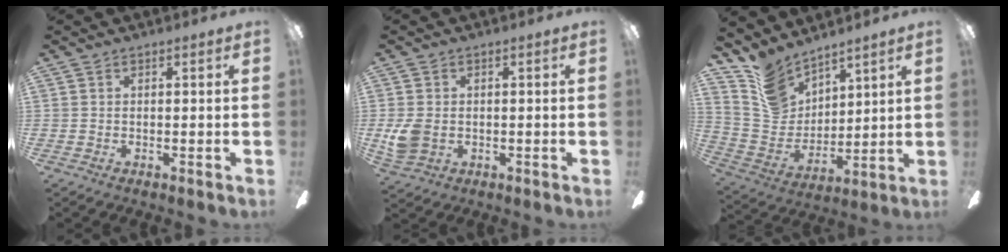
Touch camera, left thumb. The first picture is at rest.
{"total": 5.3, "force": [-0.3, 4.1, 3.3], "torque": [-0.069, 0.002, -0.005]}
{"total": 11.6, "force": [9.6, 6.1, 2.0], "torque": [-0.078, -0.069, 0.193]}